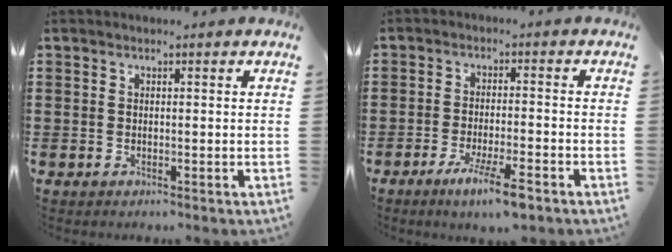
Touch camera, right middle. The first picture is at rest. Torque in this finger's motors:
{"motor_torque": [2.14, 0.00, 0.43, 0.17]}